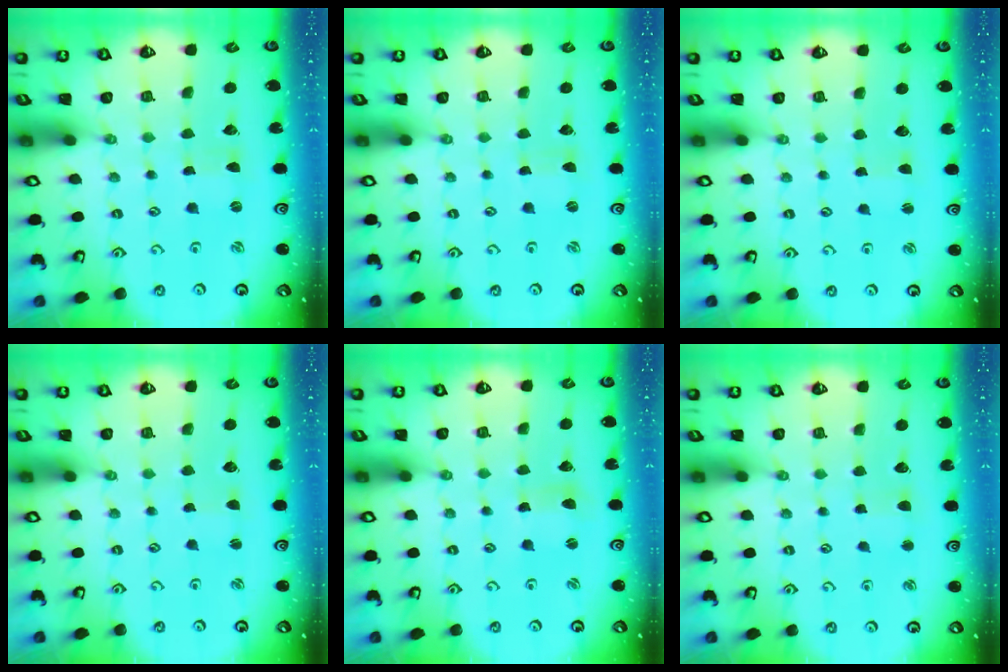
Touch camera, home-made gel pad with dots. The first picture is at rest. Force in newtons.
{"total": 0.0}
{"total": 1.9, "press": 1.8, "slide": 0.4}
{"total": 0.8, "press": 0.8, "slide": 0.1}
{"total": 2.3, "press": 2.2, "slide": 0.3}
{"total": 2.5, "press": 2.5, "slide": 0.3}